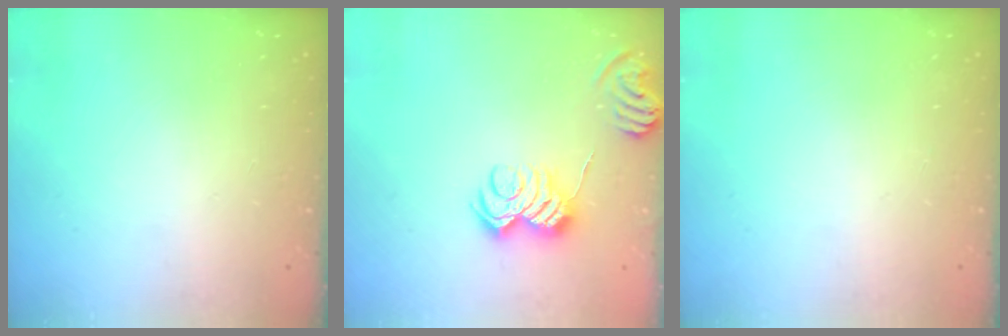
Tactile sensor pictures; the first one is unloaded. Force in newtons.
{"total": 9.6, "press": 9.6, "slide": 0.5}
{"total": 0.0}